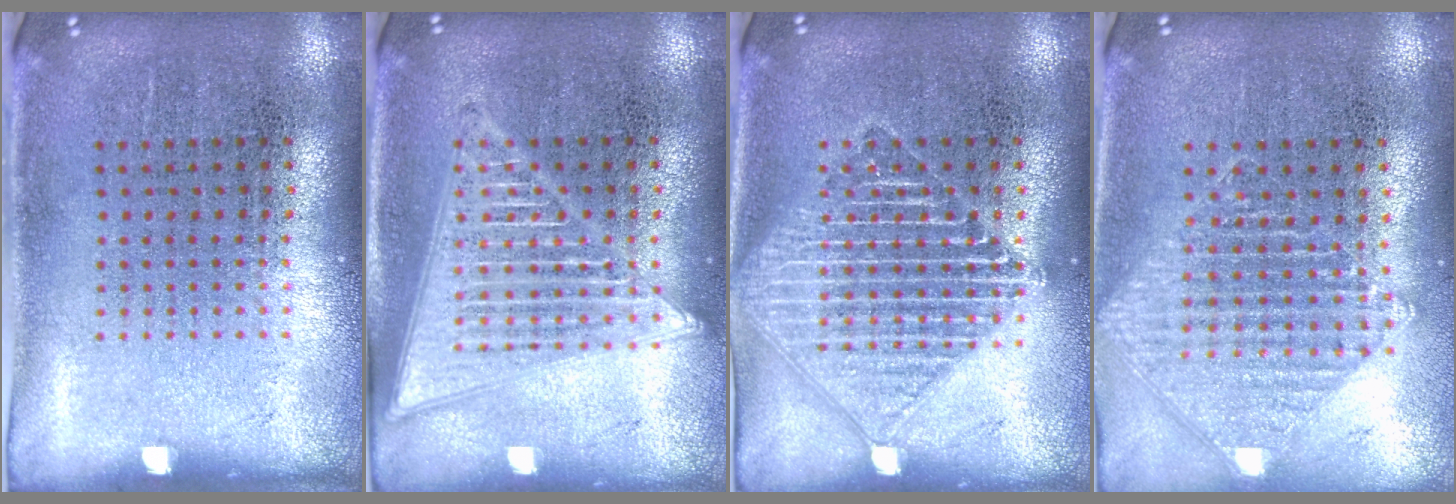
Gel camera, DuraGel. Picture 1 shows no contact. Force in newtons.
{"total": 2.7, "press": 2.7, "slide": 0.2}
{"total": 3.3, "press": 3.3, "slide": 0.5}
{"total": 1.0, "press": 1.0, "slide": 0.1}